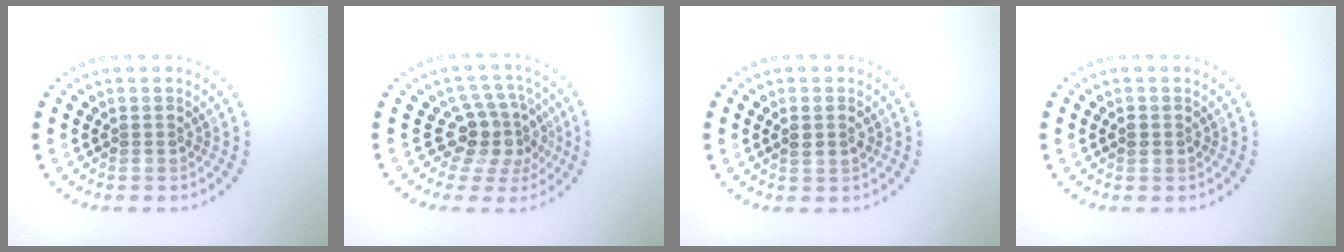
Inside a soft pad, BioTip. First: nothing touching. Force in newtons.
{"total": 4.1, "press": 3.1, "slide": 2.7}
{"total": 1.4, "press": 1.3, "slide": 0.5}
{"total": 1.1, "press": 1.1, "slide": 0.0}